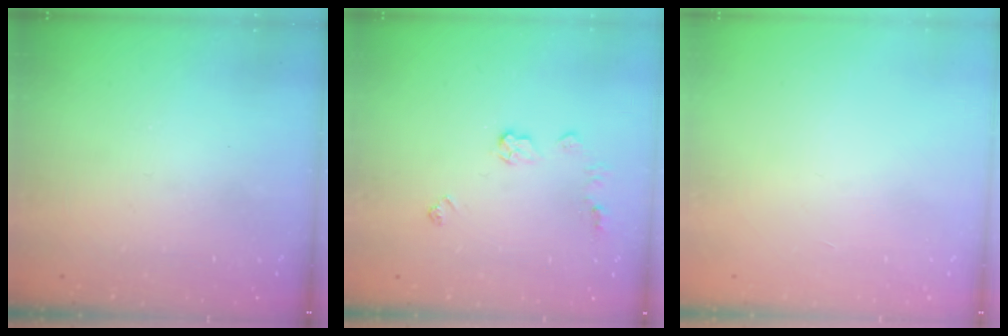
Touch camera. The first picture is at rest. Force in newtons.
{"total": 7.0, "press": 6.9, "slide": 0.4}
{"total": 0.0}